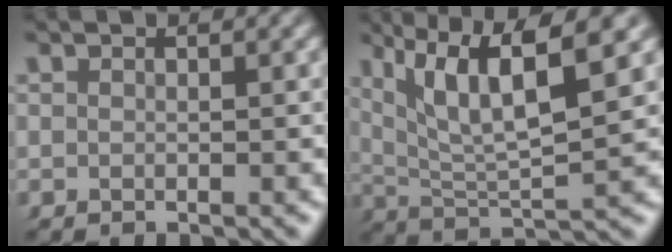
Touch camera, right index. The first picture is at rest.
{"total": 8.8, "force": [4.0, 4.4, 6.6], "torque": [-0.119, 0.012, 0.058]}